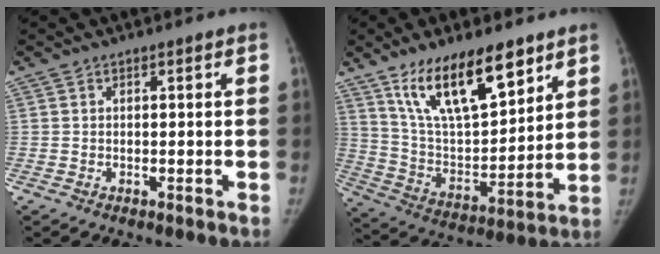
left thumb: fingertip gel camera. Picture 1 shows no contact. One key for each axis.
{"total": 19.2, "fx": 12.1, "fy": 7.5, "fz": 12.8, "tx": -0.180, "ty": -0.061, "tz": 0.227}